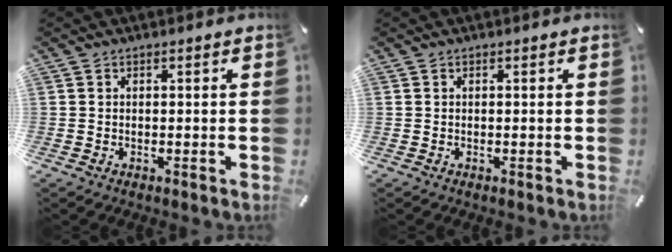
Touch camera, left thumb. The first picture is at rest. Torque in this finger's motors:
{"motor_torque": [-0.75, -0.18, -0.12, 0.12, -0.06]}